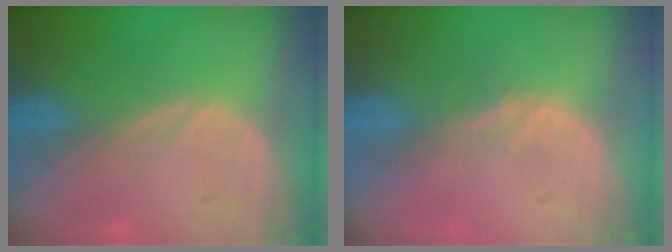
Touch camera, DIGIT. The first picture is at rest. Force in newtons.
{"total": 1.5, "press": 1.2, "slide": 0.9}